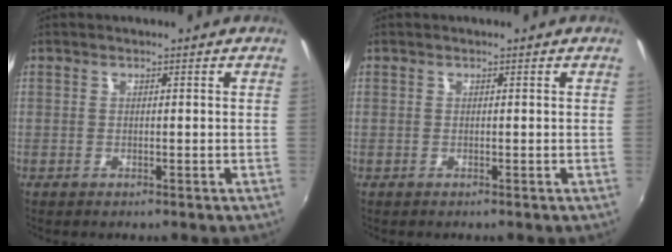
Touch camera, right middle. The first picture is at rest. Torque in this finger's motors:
{"motor_torque": [0.00, 0.00, -0.02, 0.00]}